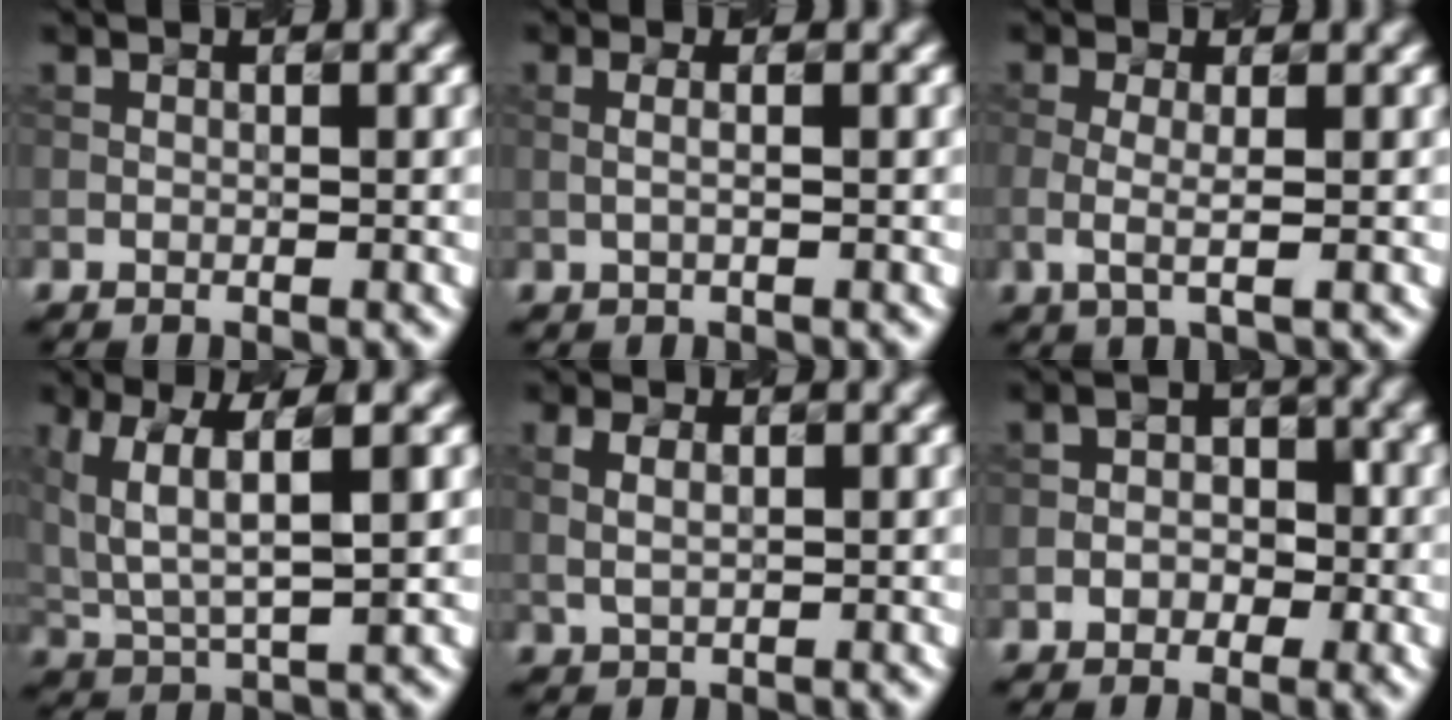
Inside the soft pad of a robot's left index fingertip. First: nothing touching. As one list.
[{"total": 1.1, "force": [0.3, 0.3, 1.1], "torque": [-0.015, -0.003, -0.001]}, {"total": 1.8, "force": [-0.4, 0.4, 1.7], "torque": [-0.044, -0.004, -0.005]}, {"total": 6.2, "force": [2.2, 2.0, 5.4], "torque": [-0.122, 0.001, 0.053]}, {"total": 1.7, "force": [0.7, 1.0, 1.2], "torque": [-0.029, 0.001, 0.019]}, {"total": 2.2, "force": [-0.9, 1.7, 1.1], "torque": [-0.009, 0.007, -0.018]}]